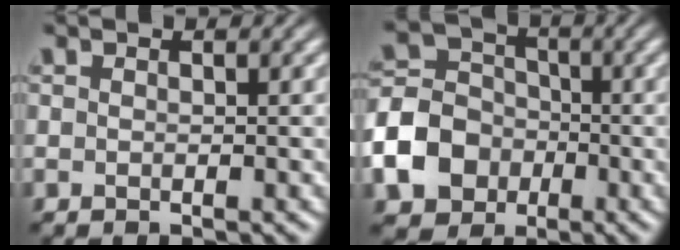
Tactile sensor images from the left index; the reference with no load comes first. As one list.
[{"total": 6.9, "force": [-2.2, 5.8, 3.1], "torque": [-0.071, 0.004, -0.058]}]